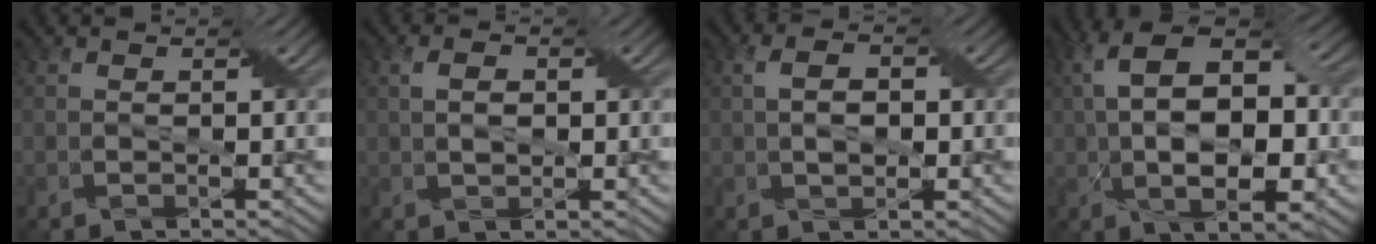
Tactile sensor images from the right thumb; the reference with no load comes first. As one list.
[{"total": 2.7, "force": [0.4, 1.5, 2.1], "torque": [-0.038, -0.001, 0.010]}, {"total": 3.6, "force": [0.2, 1.9, 3.1], "torque": [-0.062, 0.001, 0.001]}, {"total": 14.0, "force": [0.6, 7.2, 12.0], "torque": [-0.202, 0.014, 0.010]}]